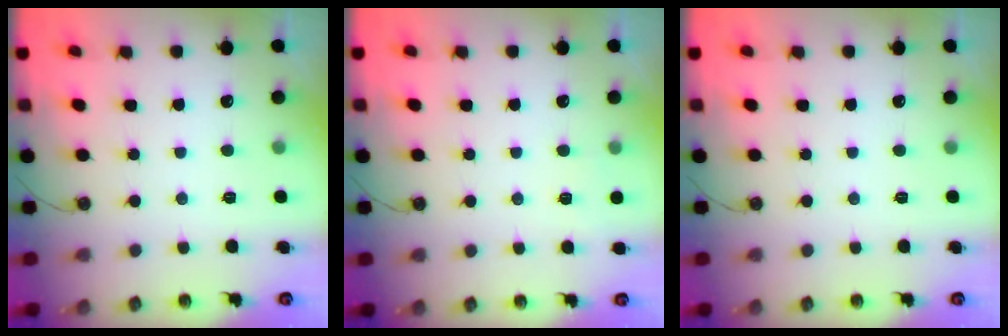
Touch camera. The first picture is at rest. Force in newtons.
{"total": 2.8, "press": 2.3, "slide": 1.5}
{"total": 0.0}